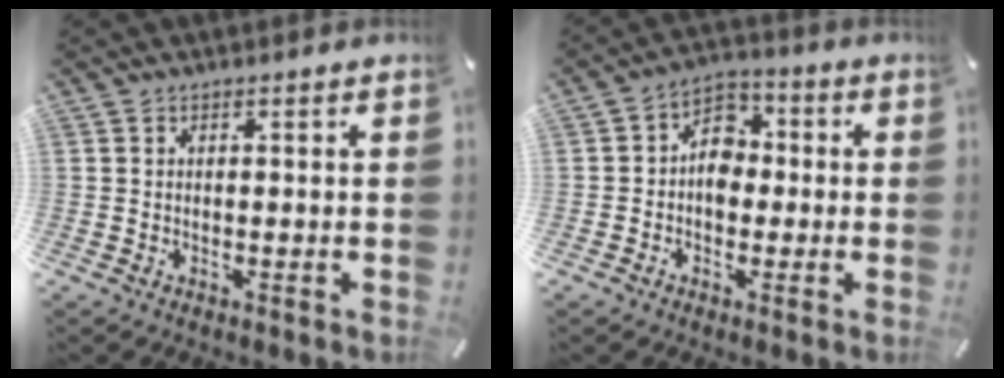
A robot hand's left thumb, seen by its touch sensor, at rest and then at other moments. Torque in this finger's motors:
{"motor_torque": [-0.07, 0.47, 0.58, -0.32, 0.14]}